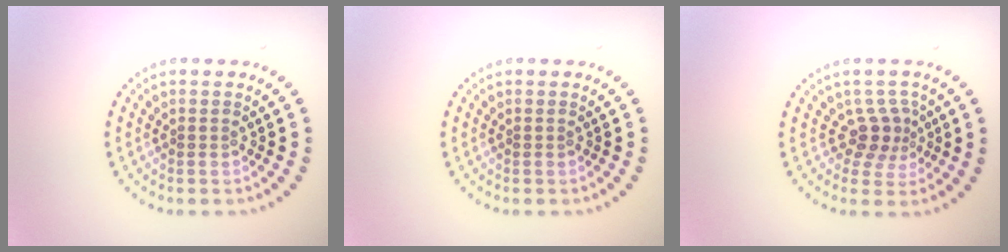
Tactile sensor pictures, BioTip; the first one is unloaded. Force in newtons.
{"total": 0.0}
{"total": 2.4, "press": 1.7, "slide": 1.7}